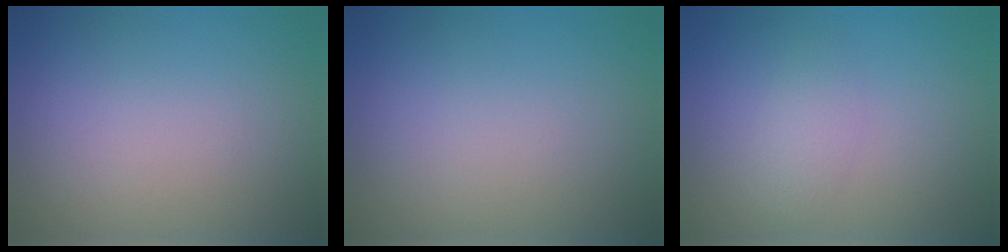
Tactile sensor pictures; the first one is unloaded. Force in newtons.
{"total": 0.0}
{"total": 1.9, "press": 1.9, "slide": 0.1}